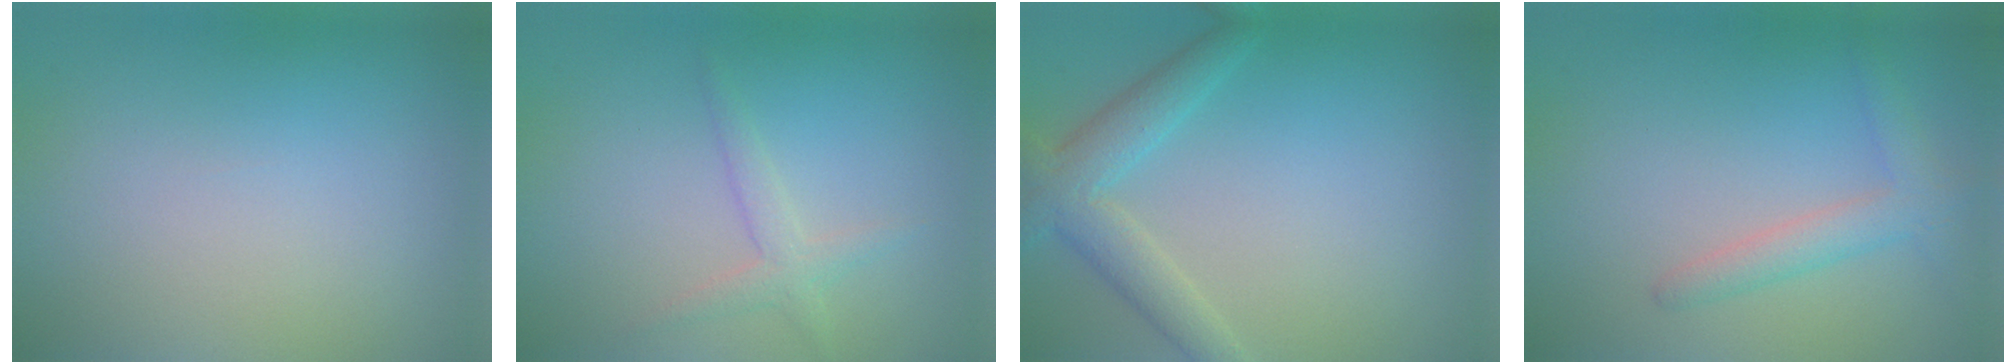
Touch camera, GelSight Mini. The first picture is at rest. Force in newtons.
{"total": 1.8, "press": 1.8, "slide": 0.1}
{"total": 3.8, "press": 3.8, "slide": 0.2}
{"total": 2.6, "press": 2.5, "slide": 0.1}